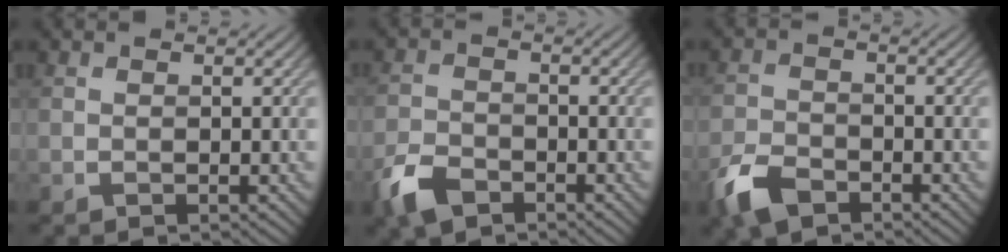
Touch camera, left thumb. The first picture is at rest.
{"total": 5.2, "force": [-3.6, 2.6, 2.6], "torque": [-0.062, -0.008, -0.080]}
{"total": 5.8, "force": [-4.1, 2.8, 3.0], "torque": [-0.071, -0.008, -0.089]}